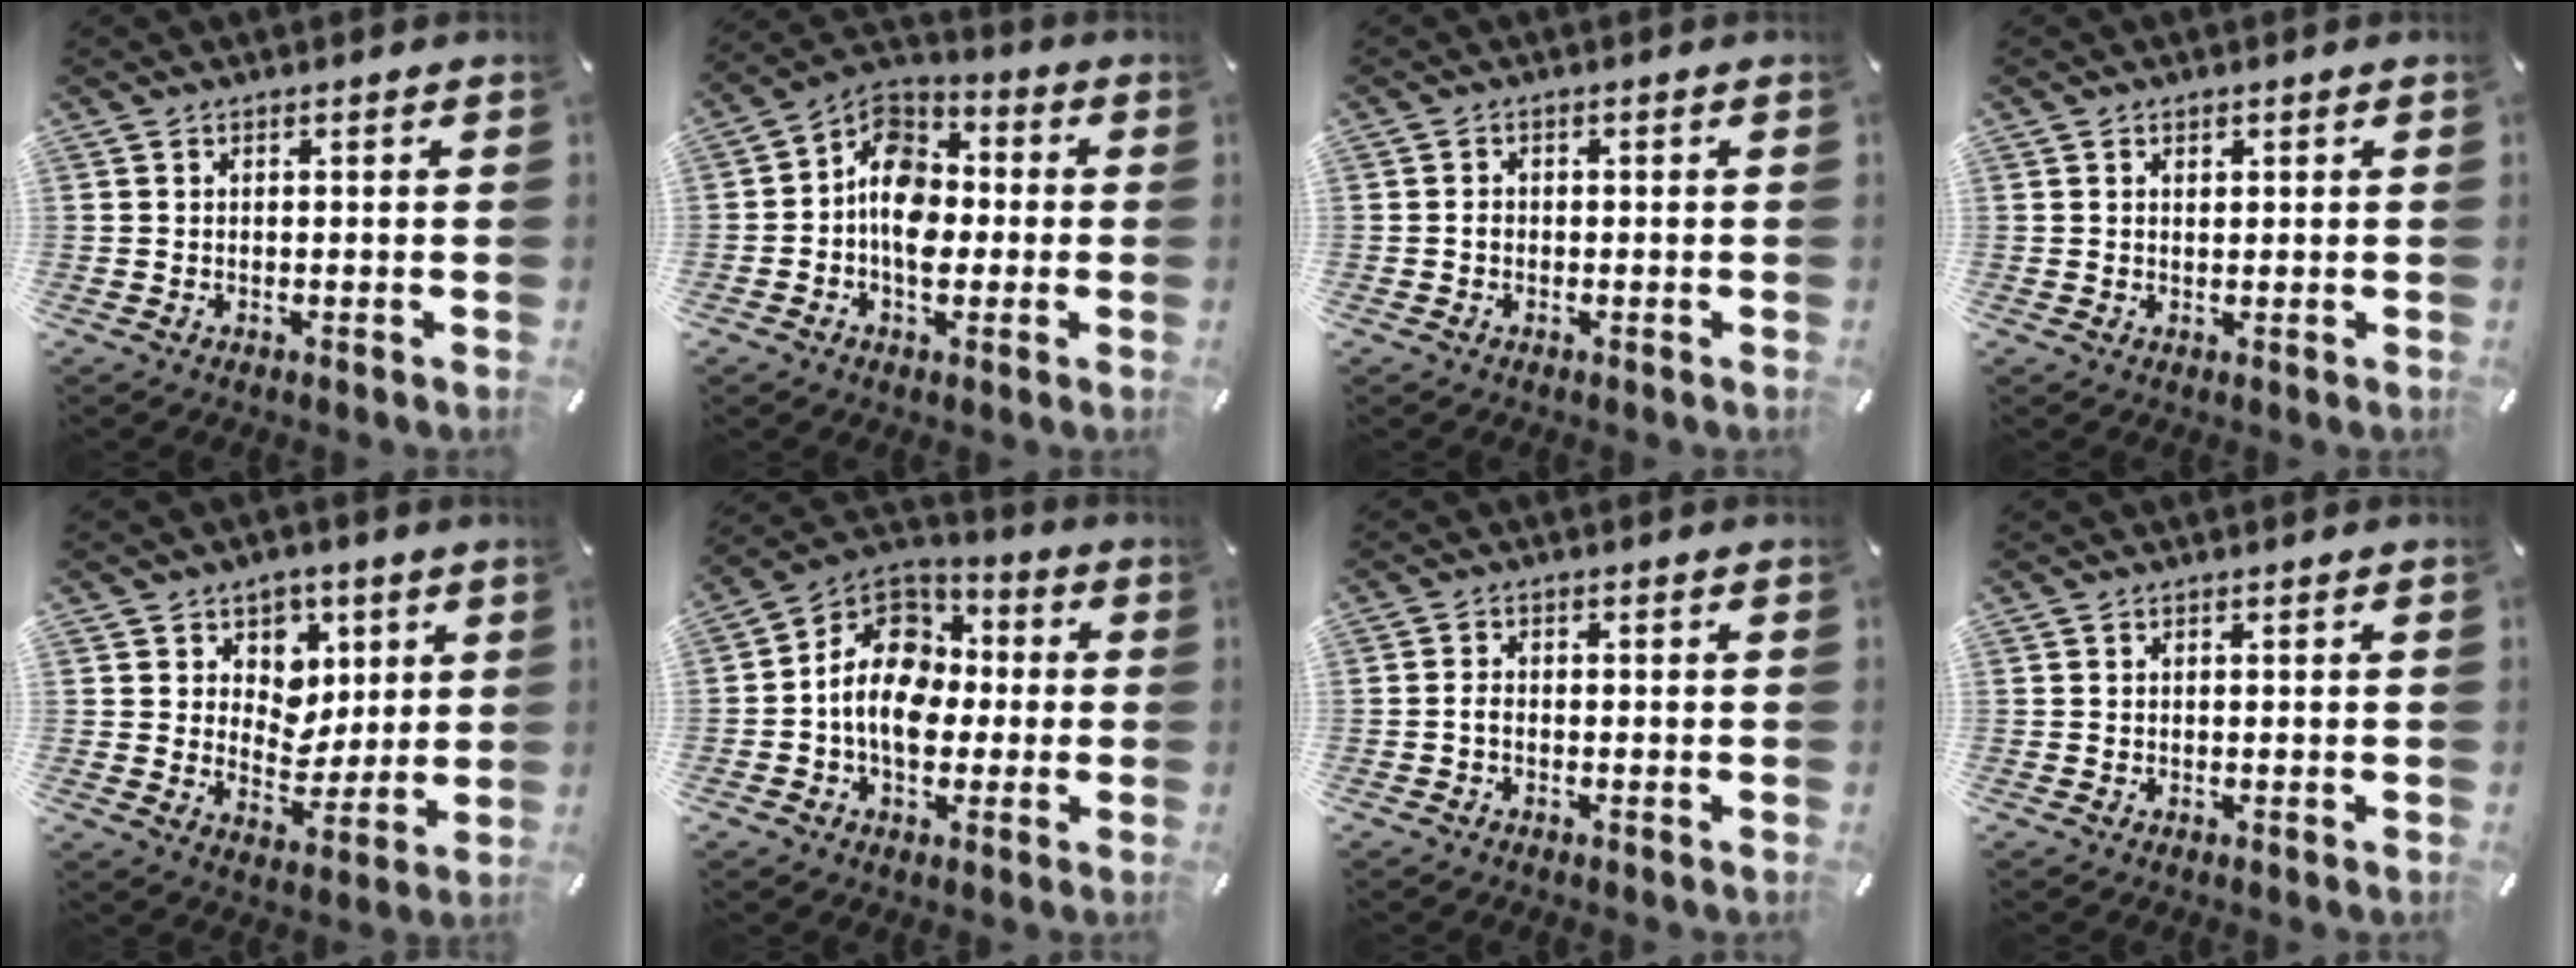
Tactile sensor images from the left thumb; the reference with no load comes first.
{"total": 11.1, "force": [-2.4, 8.3, 6.9], "torque": [-0.133, 0.015, -0.046]}
{"total": 1.3, "force": [-0.3, 1.1, 0.7], "torque": [-0.014, 0.005, -0.008]}
{"total": 1.0, "force": [0.4, 0.7, 0.5], "torque": [-0.003, 0.001, 0.005]}
{"total": 8.2, "force": [2.7, 7.6, 1.2], "torque": [-0.020, -0.028, 0.051]}
{"total": 13.8, "force": [-1.9, 11.0, 8.0], "torque": [-0.169, 0.018, -0.038]}
{"total": 1.6, "force": [-0.7, 0.9, 1.1], "torque": [-0.021, 0.003, -0.013]}
{"total": 0.0}